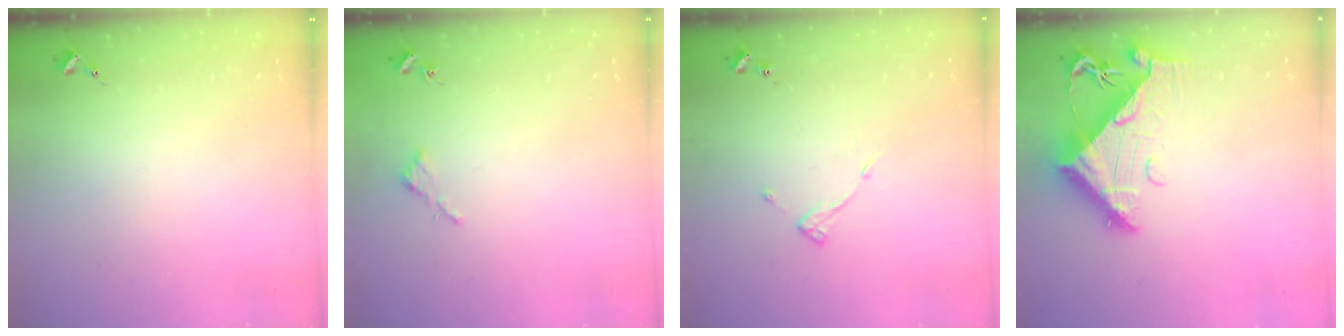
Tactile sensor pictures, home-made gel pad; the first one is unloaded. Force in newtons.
{"total": 2.6, "press": 2.6, "slide": 0.2}
{"total": 7.5, "press": 7.5, "slide": 0.5}
{"total": 12.6, "press": 12.5, "slide": 1.3}